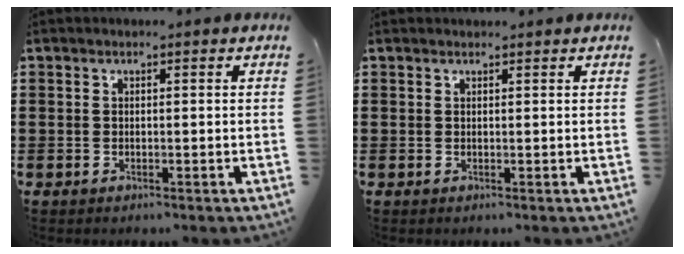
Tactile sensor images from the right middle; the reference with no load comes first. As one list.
[{"total": 0.5, "force": [0.5, 0.1, 0.0], "torque": [0.006, -0.003, 0.008]}]